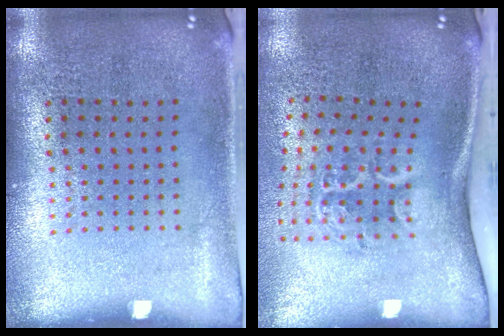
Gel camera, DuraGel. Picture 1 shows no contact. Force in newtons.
{"total": 2.2, "press": 1.4, "slide": 1.7}